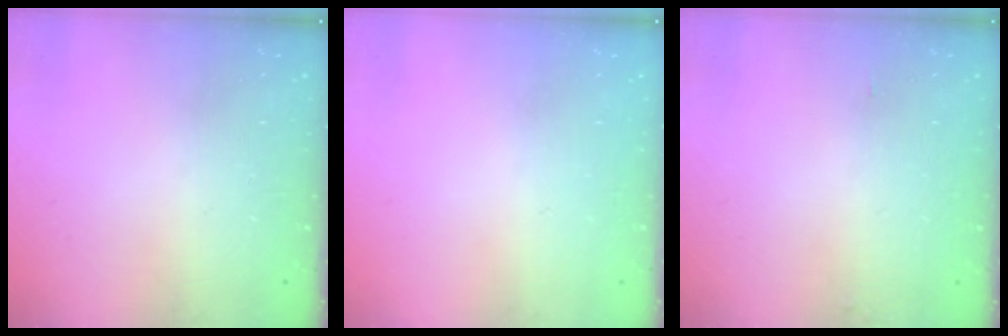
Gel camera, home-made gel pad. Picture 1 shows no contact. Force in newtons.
{"total": 0.0}
{"total": 4.1, "press": 3.8, "slide": 1.7}